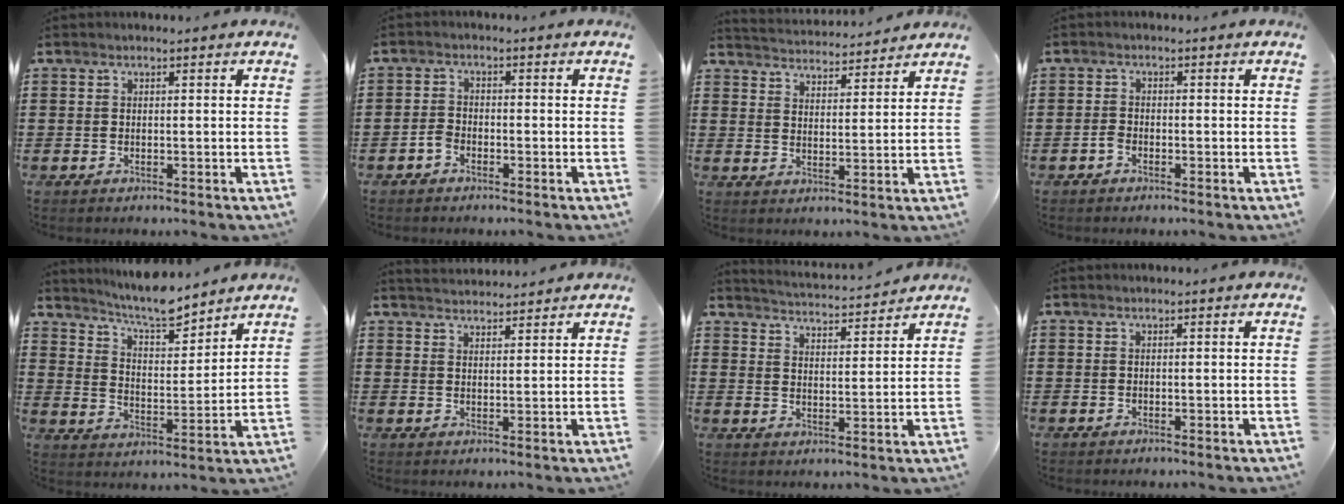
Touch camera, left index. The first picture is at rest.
{"total": 1.9, "force": [-1.2, 1.1, 1.0], "torque": [-0.029, 0.002, -0.027]}
{"total": 3.7, "force": [3.7, 0.0, -0.1], "torque": [-0.013, -0.021, 0.064]}
{"total": 1.3, "force": [-0.9, 0.6, 0.8], "torque": [-0.018, 0.001, -0.017]}
{"total": 7.5, "force": [6.9, 0.7, 2.6], "torque": [-0.067, -0.037, 0.122]}
{"total": 2.6, "force": [2.6, -0.1, -0.2], "torque": [-0.004, -0.007, 0.050]}
{"total": 3.4, "force": [3.3, -0.4, 0.3], "torque": [-0.021, -0.025, 0.054]}
{"total": 0.0}